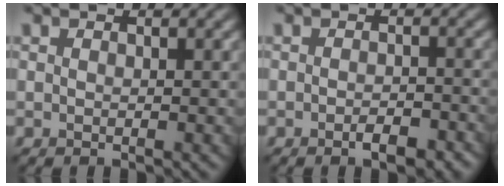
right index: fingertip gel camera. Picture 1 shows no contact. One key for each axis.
{"total": 2.7, "fx": -1.5, "fy": 1.0, "fz": 2.0, "tx": -0.030, "ty": -0.001, "tz": -0.020}